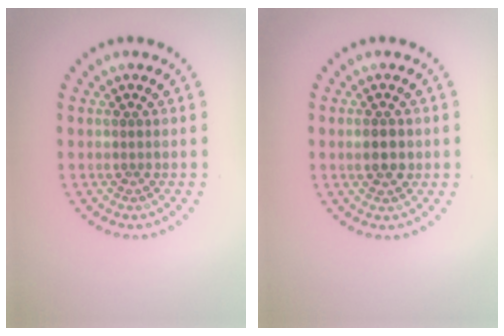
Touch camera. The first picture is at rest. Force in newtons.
{"total": 2.5, "press": 2.5, "slide": 0.2}